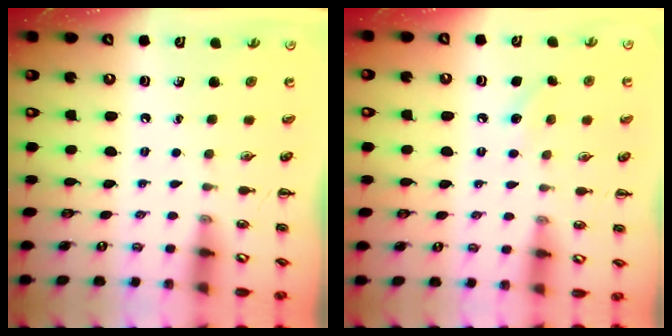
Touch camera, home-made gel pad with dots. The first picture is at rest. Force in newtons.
{"total": 5.8, "press": 5.6, "slide": 1.6}